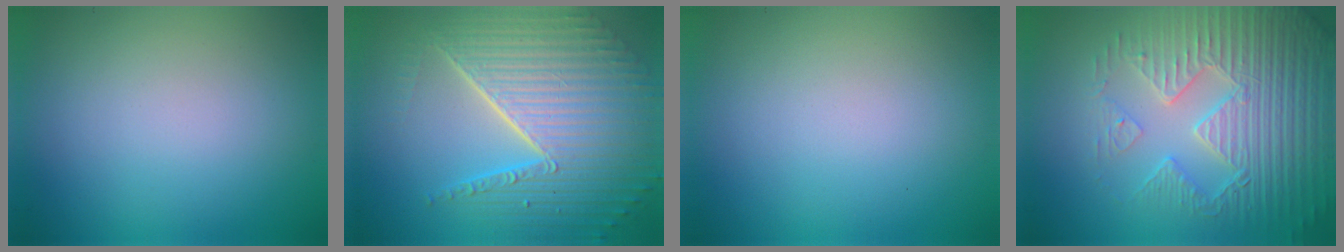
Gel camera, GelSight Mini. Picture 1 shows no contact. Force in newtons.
{"total": 9.9, "press": 6.3, "slide": 7.7}
{"total": 0.0}
{"total": 6.6, "press": 5.5, "slide": 3.6}